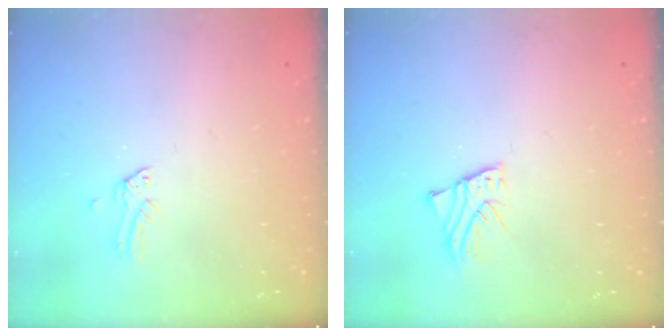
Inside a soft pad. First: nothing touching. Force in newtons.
{"total": 2.0, "press": 2.0, "slide": 0.2}